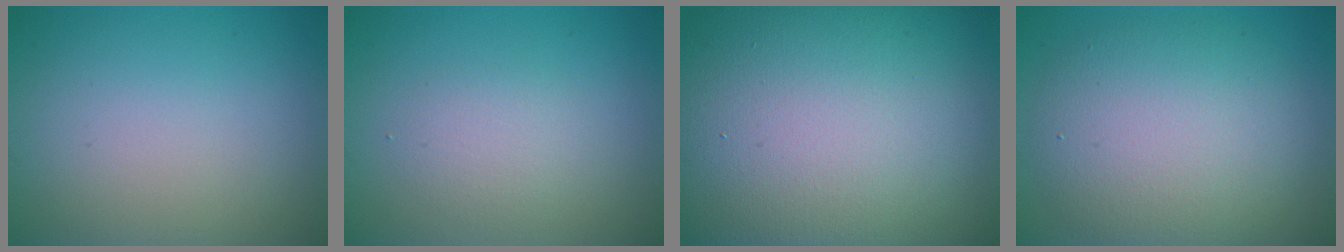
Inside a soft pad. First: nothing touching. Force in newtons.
{"total": 1.8, "press": 1.8, "slide": 0.0}
{"total": 24.5, "press": 24.5, "slide": 1.0}
{"total": 7.8, "press": 7.8, "slide": 0.3}